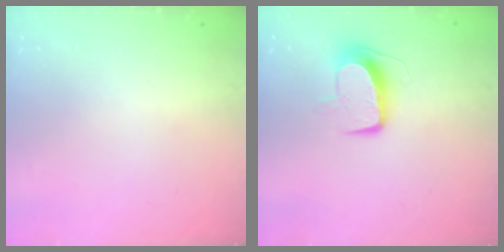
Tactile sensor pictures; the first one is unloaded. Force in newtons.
{"total": 9.2, "press": 9.2, "slide": 0.4}